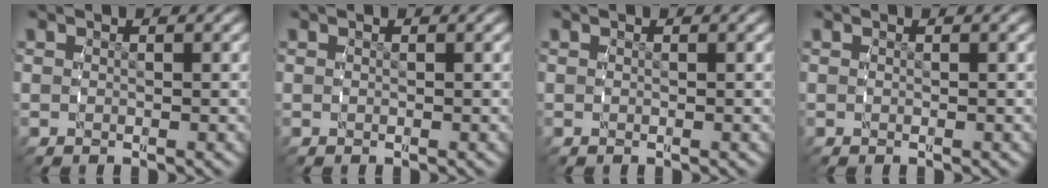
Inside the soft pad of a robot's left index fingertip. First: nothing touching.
{"total": 0.0}
{"total": 0.0}
{"total": 0.0}